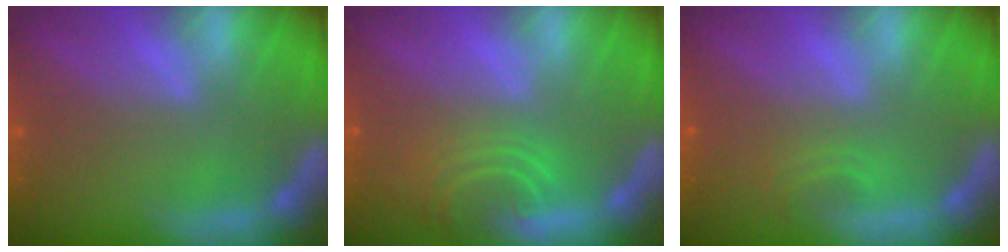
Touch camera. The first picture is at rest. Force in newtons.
{"total": 4.5}
{"total": 1.4}